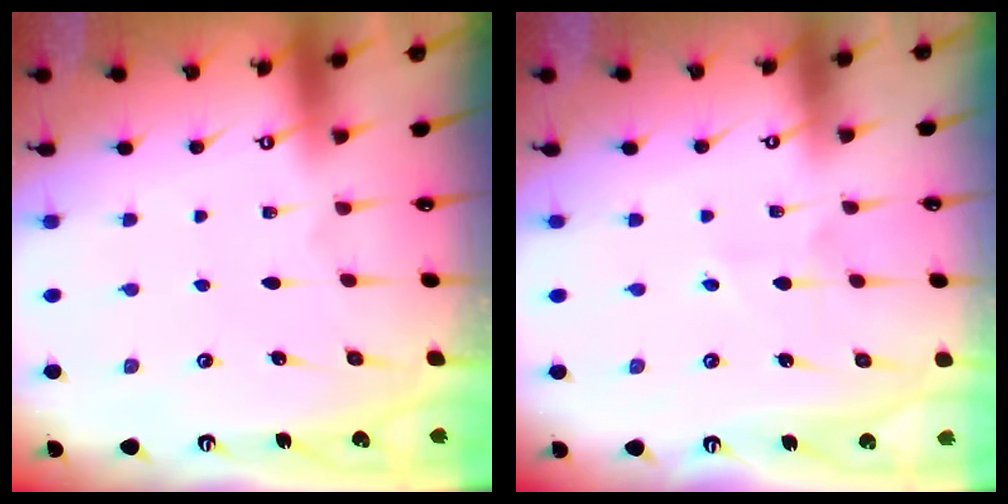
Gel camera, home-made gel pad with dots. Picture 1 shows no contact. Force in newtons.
{"total": 2.6, "press": 2.6, "slide": 0.3}